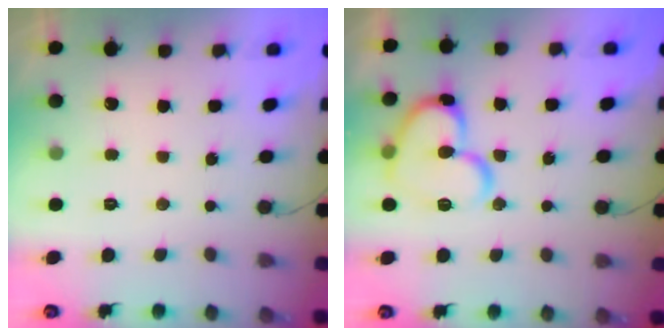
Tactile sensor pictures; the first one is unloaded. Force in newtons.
{"total": 16.6, "press": 16.5, "slide": 1.5}